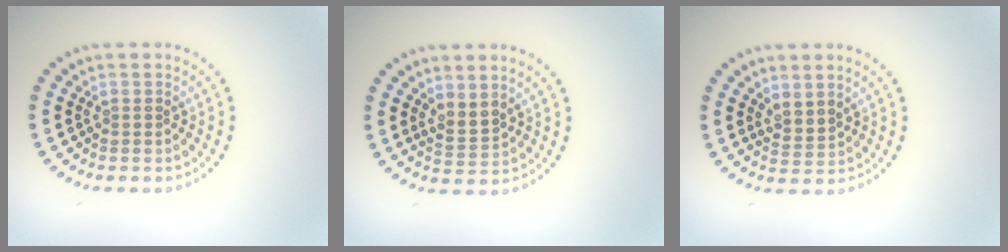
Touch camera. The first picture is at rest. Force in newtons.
{"total": 1.8, "press": 1.5, "slide": 1.1}
{"total": 1.7, "press": 1.3, "slide": 1.1}